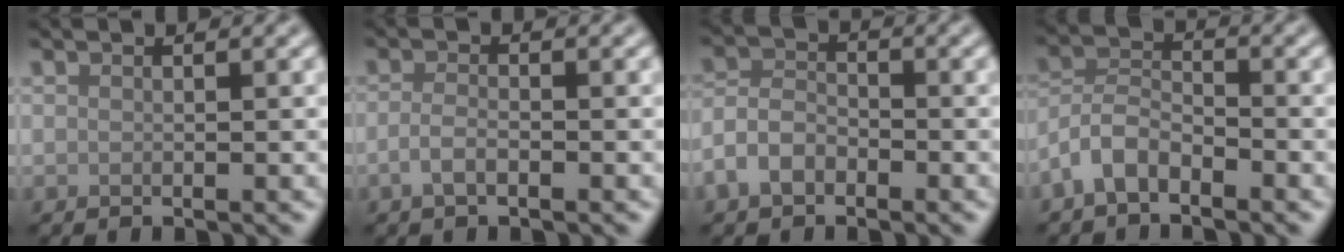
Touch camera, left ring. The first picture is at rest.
{"total": 1.6, "force": [-0.8, 0.6, 1.3], "torque": [-0.028, 0.000, -0.018]}
{"total": 3.2, "force": [-2.0, 1.9, 1.7], "torque": [-0.032, 0.003, -0.049]}
{"total": 3.3, "force": [-2.4, 1.6, 1.7], "torque": [-0.033, 0.009, -0.059]}